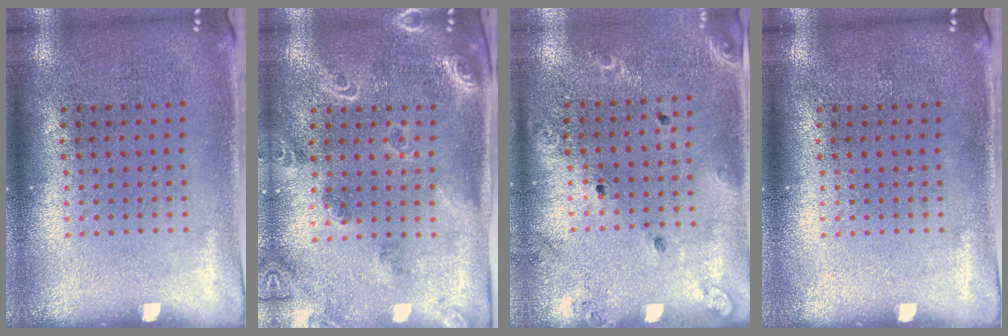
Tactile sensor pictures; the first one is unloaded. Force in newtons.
{"total": 1.8, "press": 1.7, "slide": 0.4}
{"total": 1.4, "press": 1.4, "slide": 0.2}
{"total": 0.0}